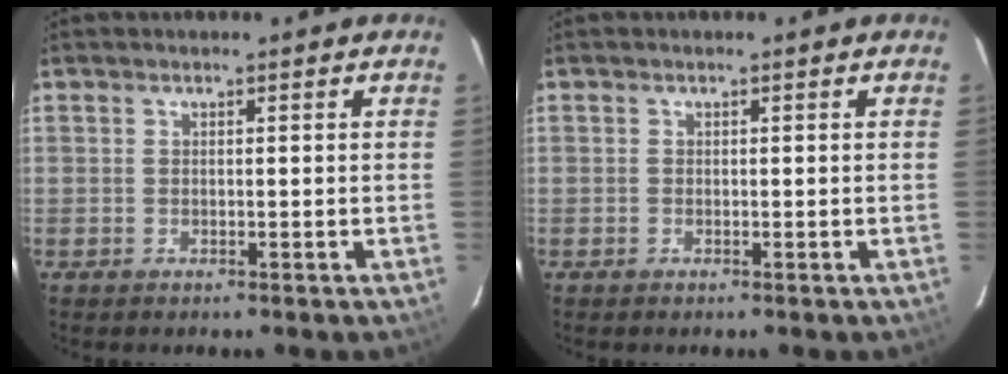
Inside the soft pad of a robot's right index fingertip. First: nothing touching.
{"total": 0.0}